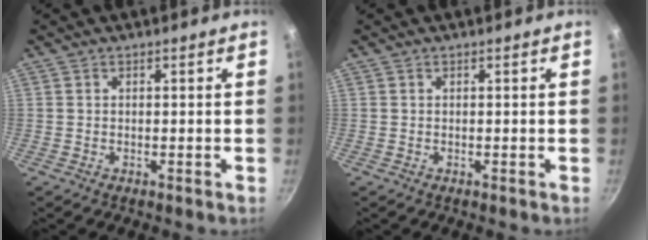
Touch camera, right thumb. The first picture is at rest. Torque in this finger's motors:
{"motor_torque": [0.00, 0.00, 0.00, 0.00, 0.00]}